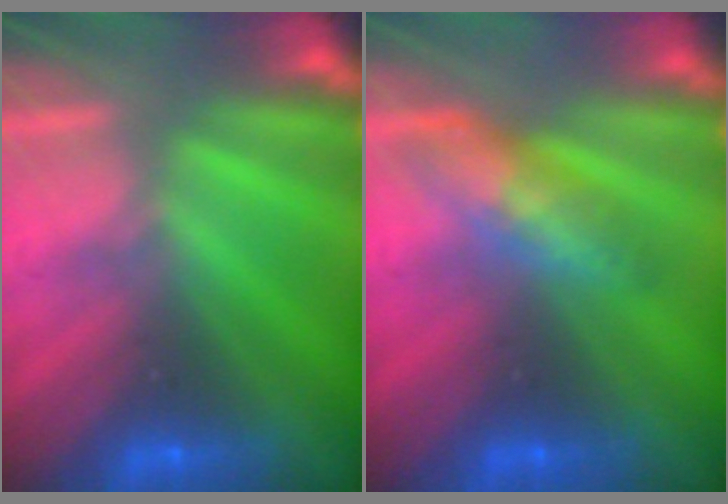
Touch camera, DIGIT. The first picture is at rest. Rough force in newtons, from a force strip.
{"total": 4.9}